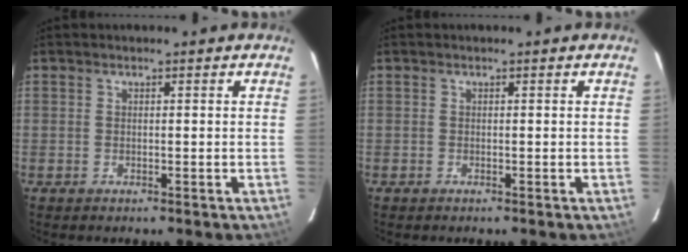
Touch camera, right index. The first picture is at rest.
{"total": 0.0}